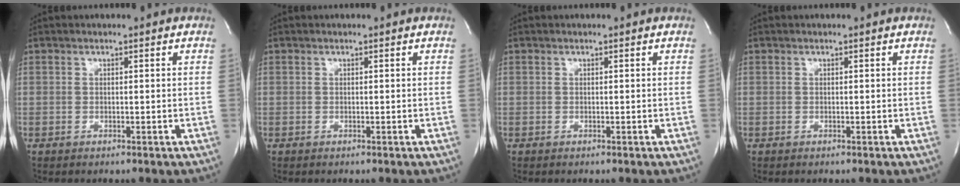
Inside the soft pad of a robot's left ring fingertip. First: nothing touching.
{"total": 0.0}
{"total": 0.0}
{"total": 0.0}